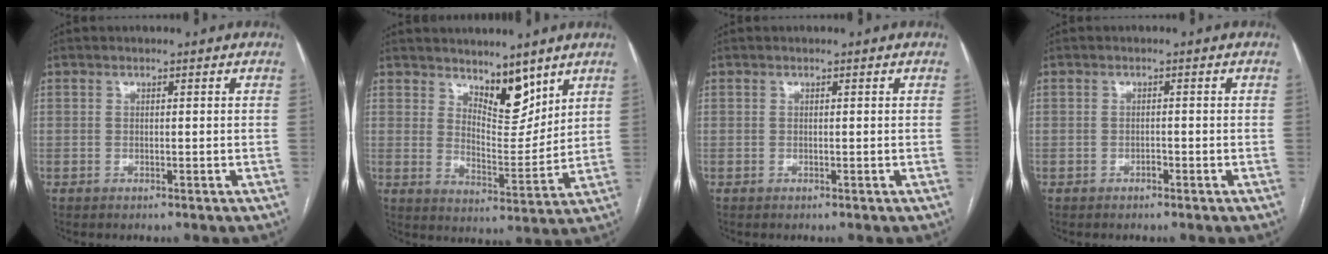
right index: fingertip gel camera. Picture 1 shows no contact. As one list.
[{"total": 7.5, "force": [5.6, 2.9, 4.1], "torque": [-0.061, -0.011, 0.100]}, {"total": 0.0}, {"total": 0.8, "force": [-0.5, 0.4, 0.4], "torque": [-0.009, 0.002, -0.009]}]